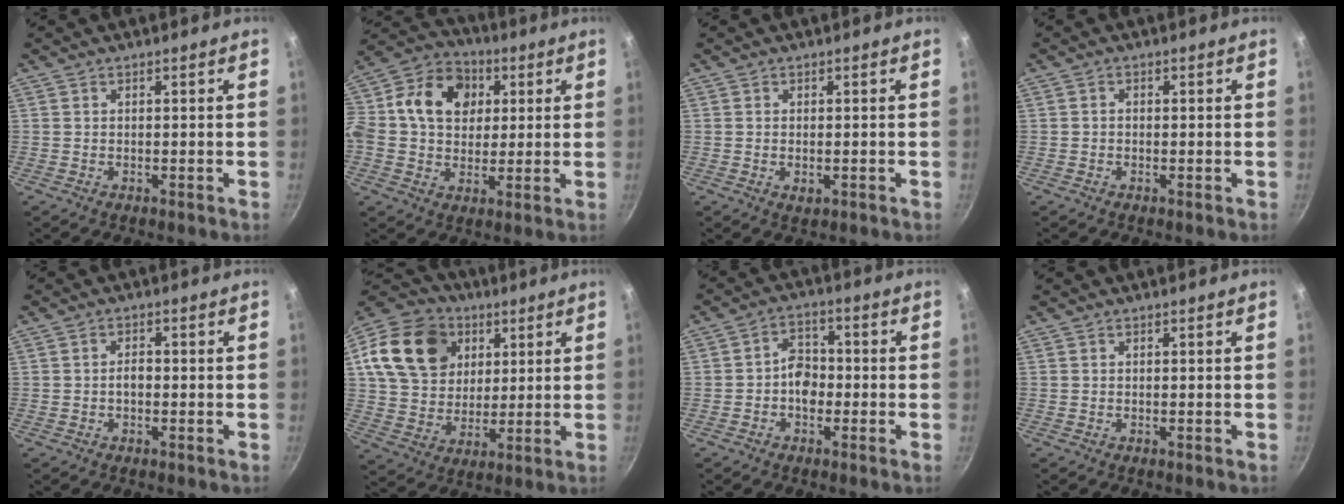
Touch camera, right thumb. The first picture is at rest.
{"total": 18.3, "force": [3.5, 14.2, 10.9], "torque": [-0.184, 0.030, 0.039]}
{"total": 1.8, "force": [-0.4, 1.0, 1.5], "torque": [-0.024, -0.004, -0.006]}
{"total": 0.8, "force": [-0.3, 0.7, 0.4], "torque": [-0.006, 0.003, -0.005]}
{"total": 1.9, "force": [-0.4, 1.2, 1.4], "torque": [-0.017, 0.011, -0.008]}
{"total": 21.2, "force": [7.6, 16.4, 11.0], "torque": [-0.195, 0.005, 0.137]}
{"total": 5.2, "force": [-1.4, 3.9, 3.2], "torque": [-0.023, 0.024, -0.031]}
{"total": 0.0}